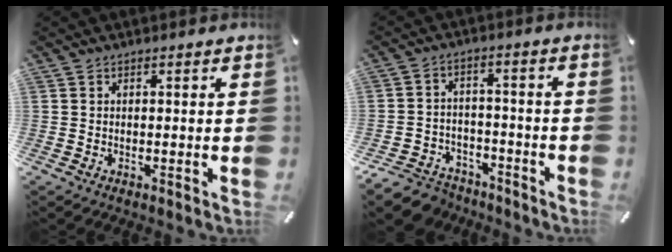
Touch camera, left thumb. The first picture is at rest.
{"total": 7.3, "force": [-5.4, 4.5, 1.9], "torque": [-0.037, 0.029, -0.100]}